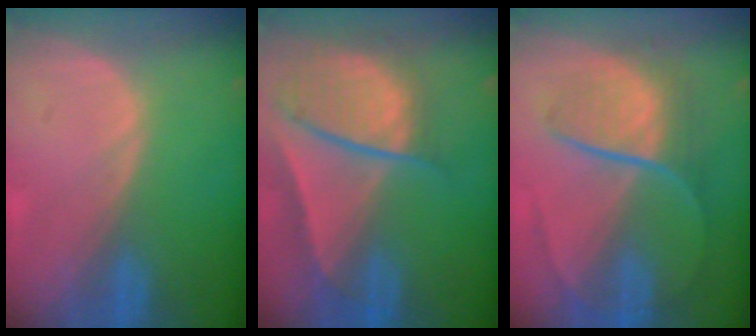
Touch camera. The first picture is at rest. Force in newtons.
{"total": 10.0, "press": 8.3, "slide": 5.4}
{"total": 8.8, "press": 7.5, "slide": 4.7}